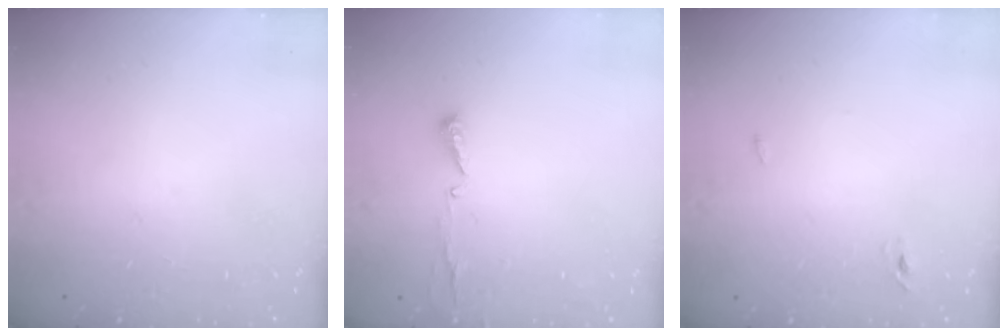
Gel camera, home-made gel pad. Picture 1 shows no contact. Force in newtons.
{"total": 4.8, "press": 4.8, "slide": 0.3}
{"total": 2.4, "press": 2.2, "slide": 1.0}